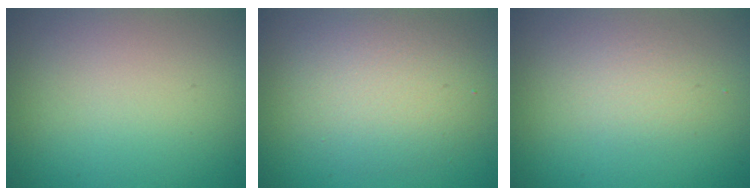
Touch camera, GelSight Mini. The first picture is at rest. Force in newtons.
{"total": 4.2, "press": 4.2, "slide": 0.4}
{"total": 1.5, "press": 1.5, "slide": 0.1}